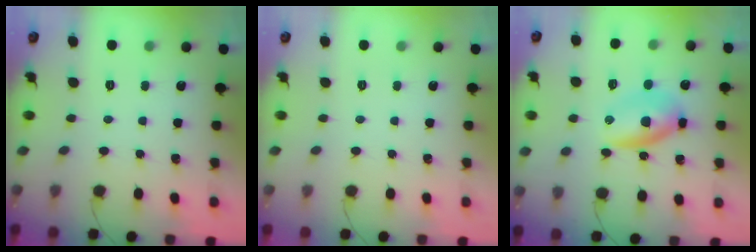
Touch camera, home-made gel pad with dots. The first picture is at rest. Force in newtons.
{"total": 0.0}
{"total": 6.7, "press": 6.7, "slide": 0.4}